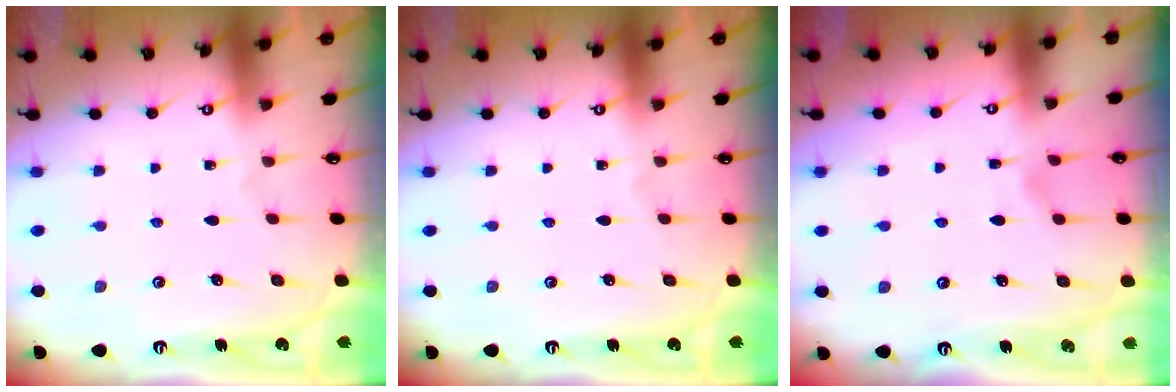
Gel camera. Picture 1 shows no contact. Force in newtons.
{"total": 0.0}
{"total": 3.1, "press": 3.1, "slide": 0.4}